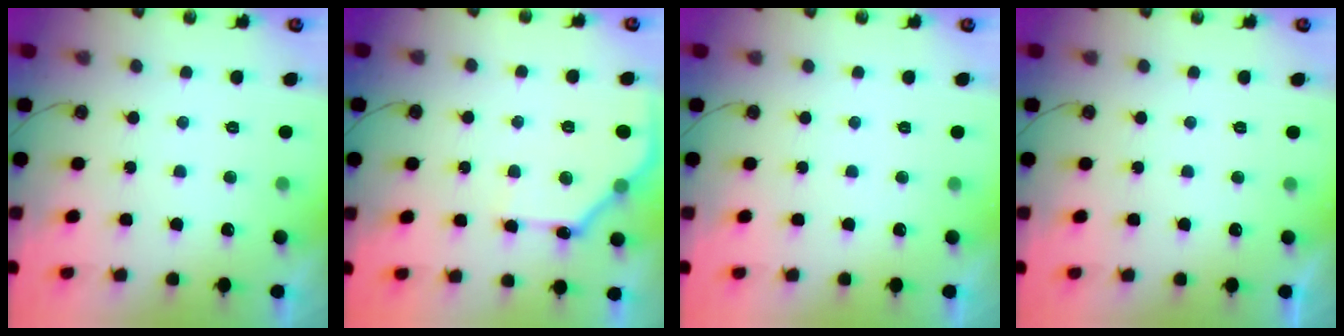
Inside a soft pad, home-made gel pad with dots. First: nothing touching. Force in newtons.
{"total": 13.3, "press": 13.3, "slide": 0.2}
{"total": 0.0}
{"total": 0.0}